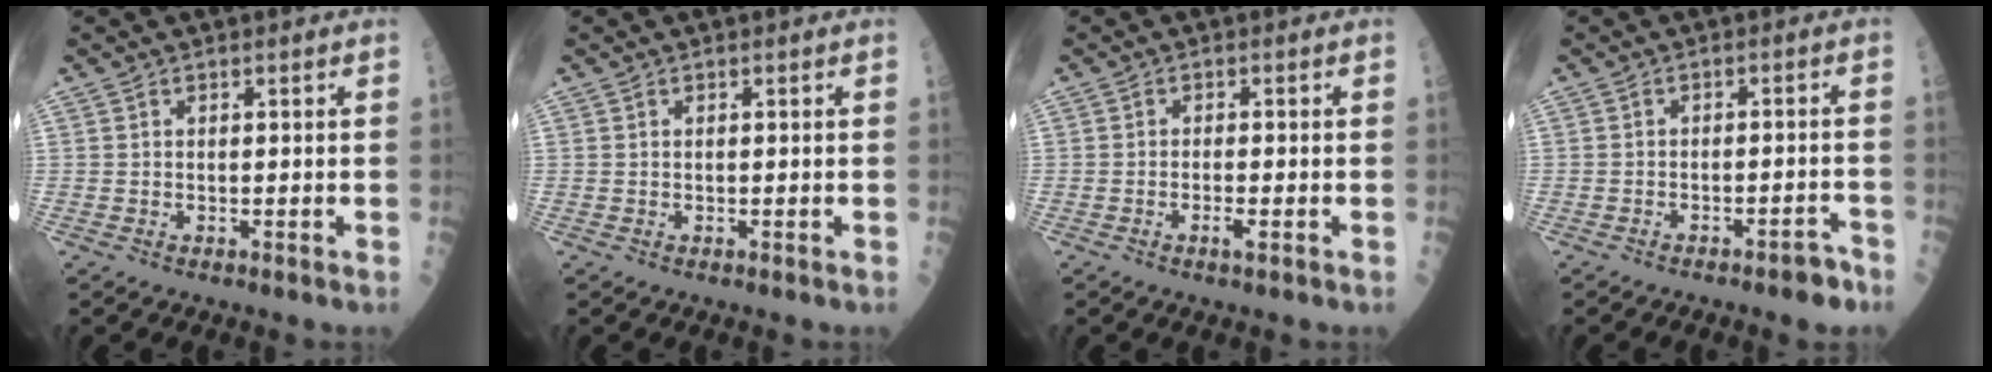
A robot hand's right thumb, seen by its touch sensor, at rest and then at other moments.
{"total": 0.0}
{"total": 1.8, "force": [-0.8, 0.0, 1.6], "torque": [-0.035, -0.002, -0.015]}
{"total": 3.4, "force": [-2.4, 1.0, 2.2], "torque": [-0.020, 0.028, -0.029]}